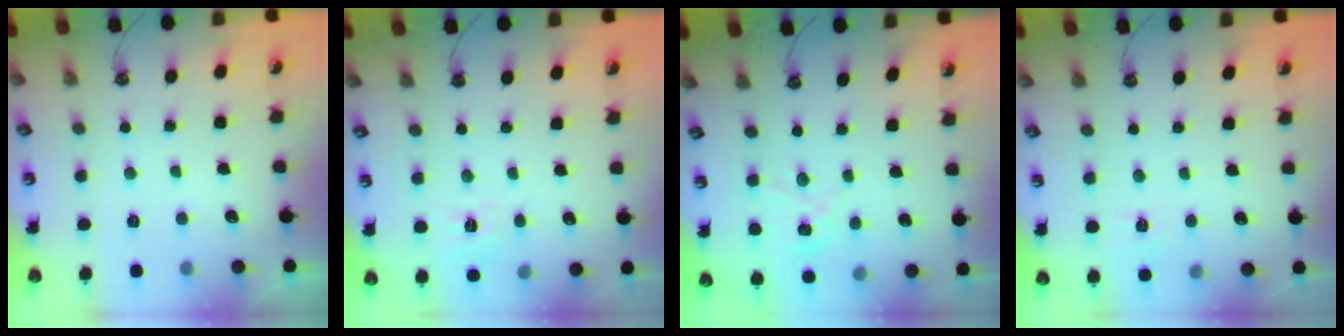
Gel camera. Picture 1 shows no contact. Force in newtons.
{"total": 7.0, "press": 6.9, "slide": 0.8}
{"total": 1.6, "press": 1.6, "slide": 0.2}
{"total": 5.0, "press": 5.0, "slide": 0.6}